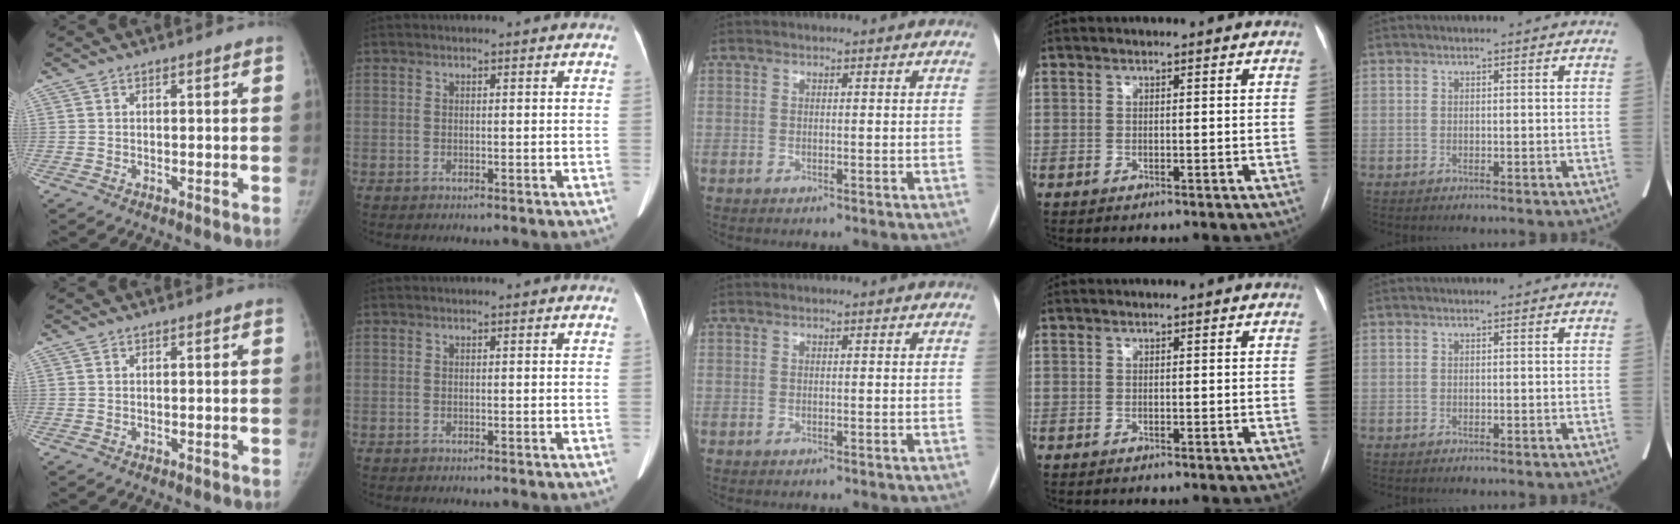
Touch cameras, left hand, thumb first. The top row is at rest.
{}